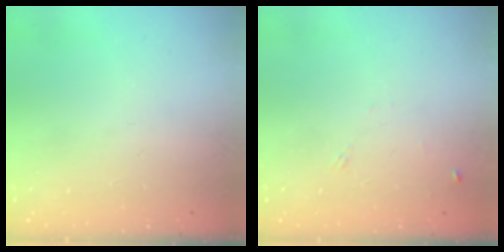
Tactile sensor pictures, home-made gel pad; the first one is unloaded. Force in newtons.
{"total": 5.7, "press": 5.6, "slide": 0.7}